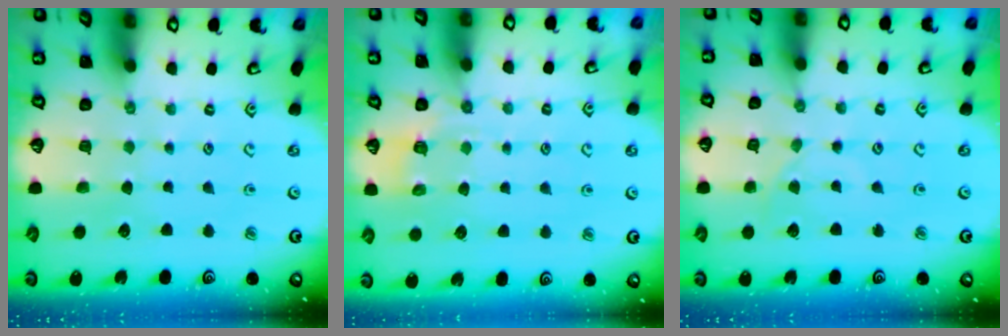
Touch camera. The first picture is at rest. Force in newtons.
{"total": 4.8, "press": 4.5, "slide": 1.7}
{"total": 0.6, "press": 0.5, "slide": 0.2}